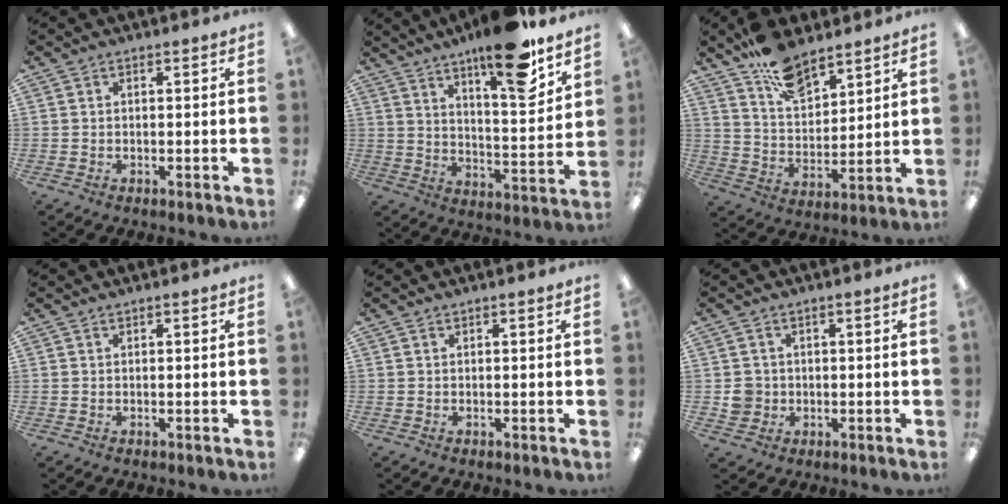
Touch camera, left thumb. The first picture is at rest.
{"total": 16.9, "force": [12.6, 3.9, 10.6], "torque": [-0.158, -0.084, 0.201]}
{"total": 11.7, "force": [9.3, 5.1, 4.9], "torque": [-0.085, -0.059, 0.173]}
{"total": 0.0}
{"total": 0.0}
{"total": 3.9, "force": [0.0, 3.8, 0.7], "torque": [-0.011, 0.007, 0.000]}